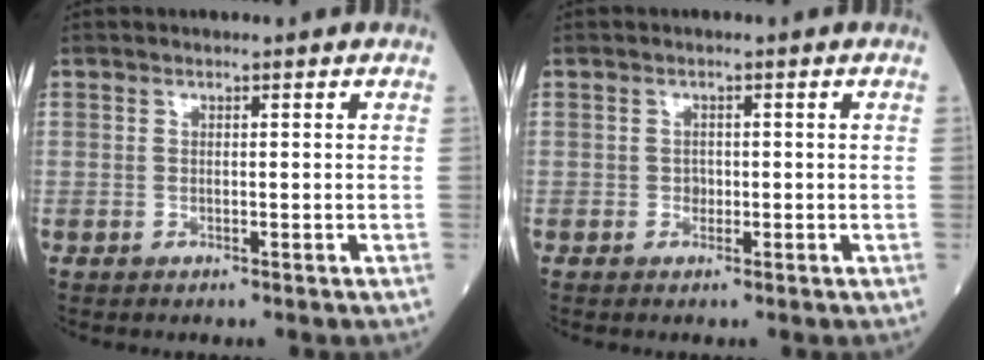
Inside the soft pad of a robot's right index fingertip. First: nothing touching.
{"total": 1.1, "force": [-0.3, 0.9, 0.5], "torque": [-0.006, 0.003, -0.005]}